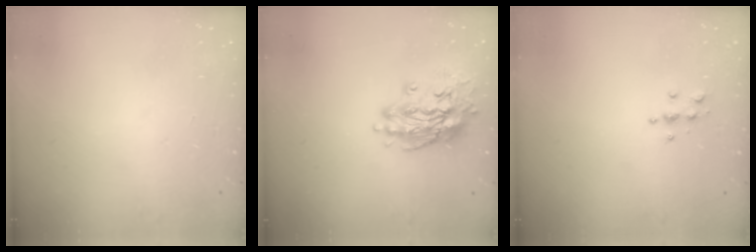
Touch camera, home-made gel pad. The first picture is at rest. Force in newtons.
{"total": 15.4, "press": 15.2, "slide": 2.6}
{"total": 3.9, "press": 3.9, "slide": 0.5}